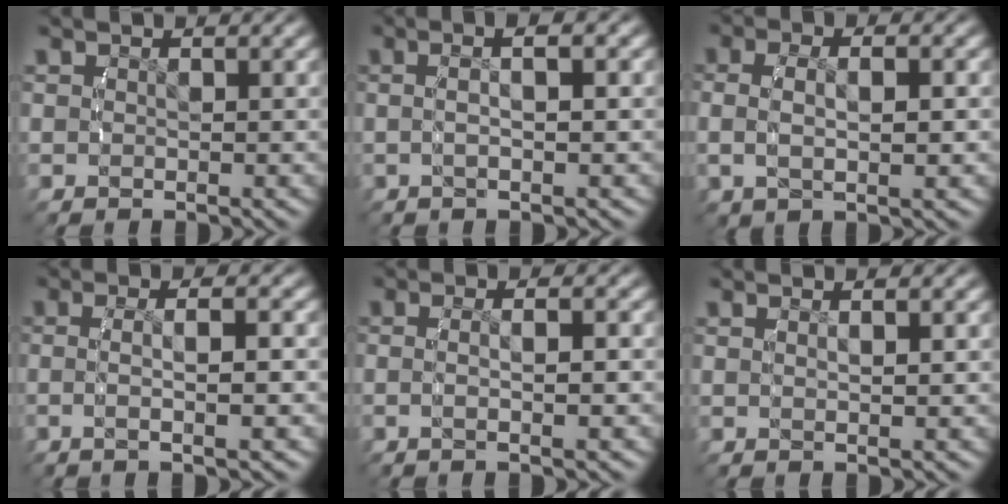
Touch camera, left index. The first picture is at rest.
{"total": 3.0, "force": [0.3, 0.0, 2.9], "torque": [-0.052, 0.014, 0.001]}
{"total": 3.9, "force": [0.4, 1.6, 3.5], "torque": [-0.067, 0.000, 0.010]}
{"total": 3.3, "force": [-0.6, 0.1, 3.3], "torque": [-0.065, 0.000, -0.009]}
{"total": 2.6, "force": [-0.6, -0.1, 2.6], "torque": [-0.051, -0.001, -0.009]}
{"total": 1.1, "force": [0.4, -0.6, 0.9], "torque": [-0.017, 0.000, 0.011]}